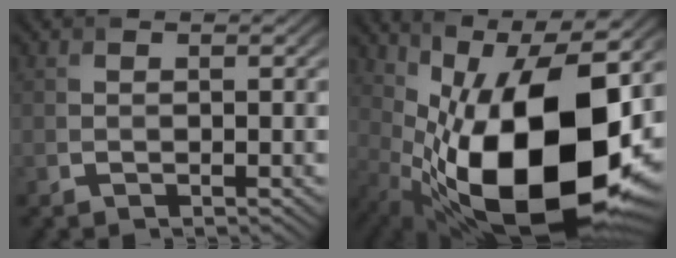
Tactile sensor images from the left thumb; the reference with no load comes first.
{"total": 18.9, "force": [-0.8, 8.9, 16.7], "torque": [-0.258, -0.023, -0.011]}